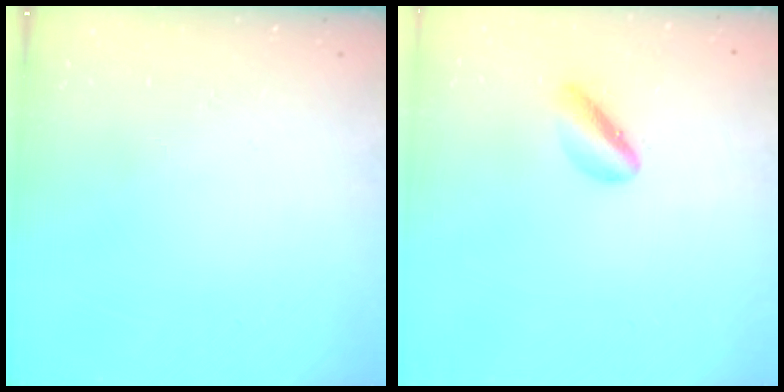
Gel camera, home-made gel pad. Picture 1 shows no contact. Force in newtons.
{"total": 3.3, "press": 3.2, "slide": 0.8}